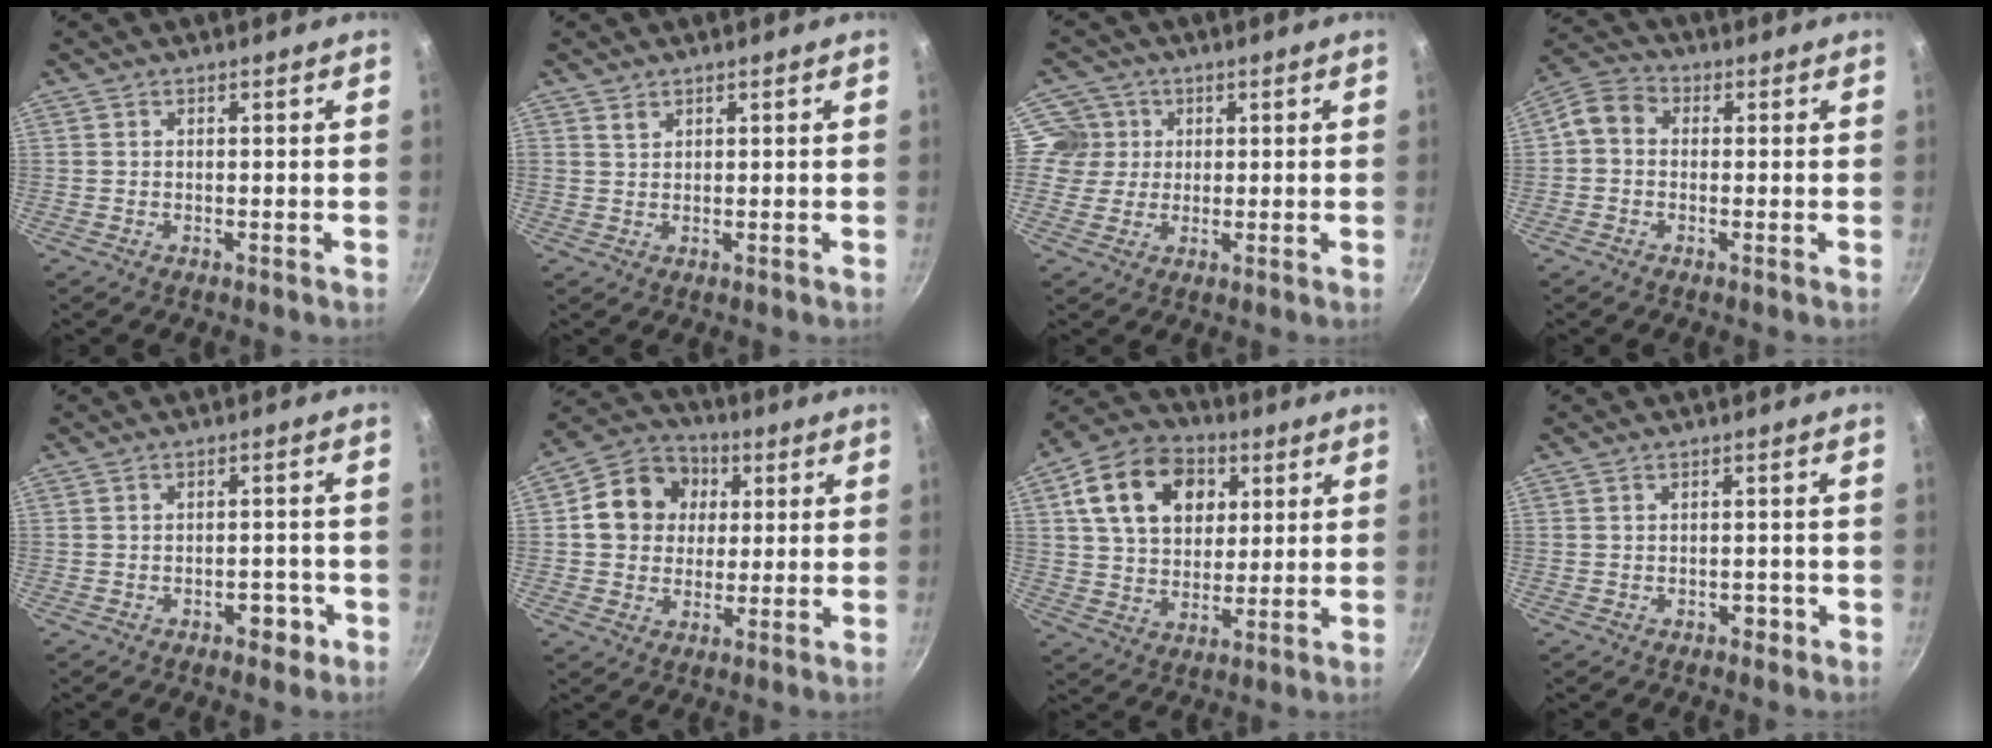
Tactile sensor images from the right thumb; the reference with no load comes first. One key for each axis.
{"total": 1.3, "fx": 1.0, "fy": 0.8, "fz": 0.5, "tx": -0.004, "ty": -0.004, "tz": 0.018}
{"total": 5.4, "fx": 1.3, "fy": 5.2, "fz": 0.6, "tx": 0.035, "ty": 0.003, "tz": 0.013}
{"total": 5.3, "fx": -0.4, "fy": 4.4, "fz": 3.0, "tx": -0.052, "ty": 0.020, "tz": -0.028}
{"total": 3.7, "fx": -1.9, "fy": 2.2, "fz": 2.3, "tx": -0.010, "ty": 0.019, "tz": -0.019}
{"total": 12.3, "fx": 2.4, "fy": 10.6, "fz": 5.7, "tx": -0.070, "ty": 0.015, "tz": 0.024}
{"total": 17.0, "fx": 5.4, "fy": 12.5, "fz": 10.3, "tx": -0.151, "ty": 0.005, "tz": 0.083}
{"total": 1.6, "fx": -0.8, "fy": 1.2, "fz": 0.8, "tx": 0.003, "ty": 0.013, "tz": -0.005}